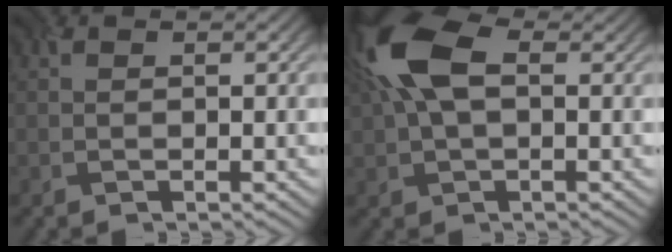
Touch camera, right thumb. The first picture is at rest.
{"total": 10.1, "force": [2.9, 5.3, 8.1], "torque": [-0.194, 0.017, 0.045]}